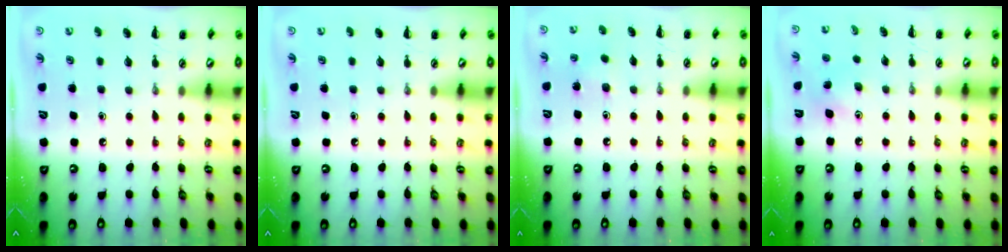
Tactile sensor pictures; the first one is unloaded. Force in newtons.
{"total": 0.0}
{"total": 3.0, "press": 2.9, "slide": 0.9}
{"total": 3.8, "press": 3.6, "slide": 1.2}